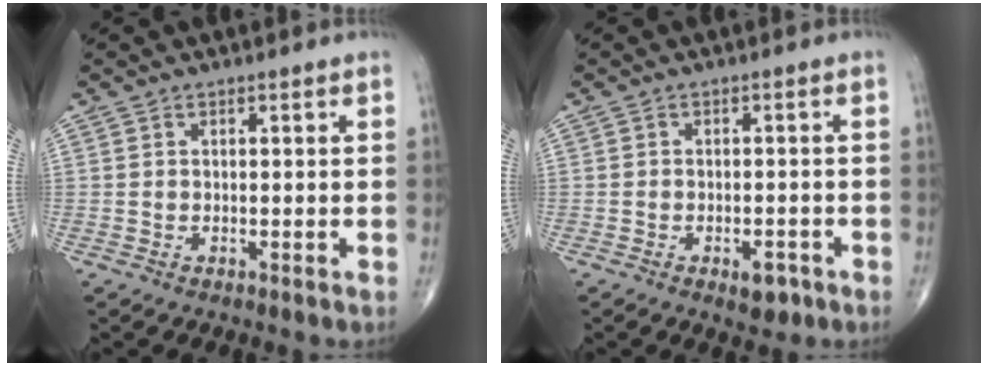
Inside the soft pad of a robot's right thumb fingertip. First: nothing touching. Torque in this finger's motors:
{"motor_torque": [2.26, 0.63, 0.36, -0.22, 0.06]}